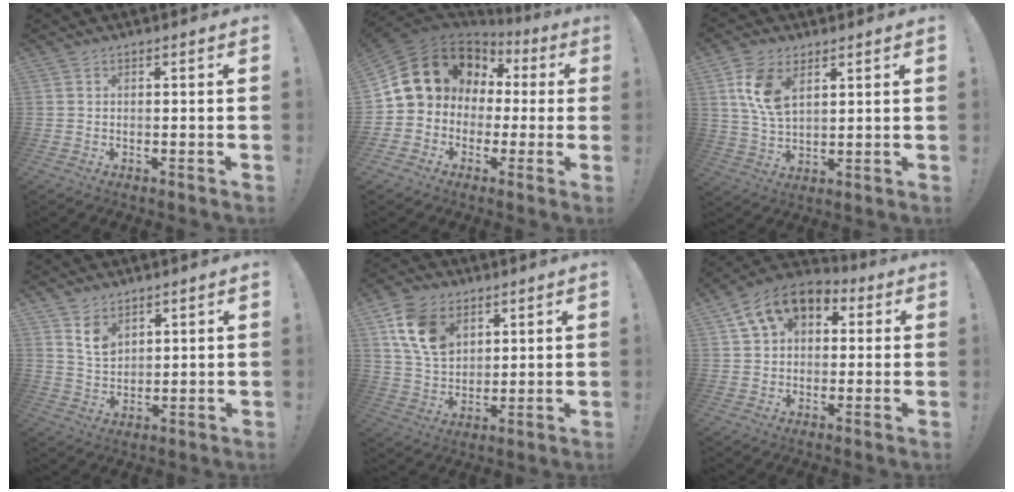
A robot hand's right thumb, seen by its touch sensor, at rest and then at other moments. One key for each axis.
{"total": 15.4, "fx": 4.2, "fy": 13.0, "fz": 7.1, "tx": -0.115, "ty": -0.013, "tz": 0.105}
{"total": 10.6, "fx": 4.9, "fy": 6.1, "fz": 7.2, "tx": -0.137, "ty": -0.012, "tz": 0.090}
{"total": 6.8, "fx": 4.5, "fy": 4.2, "fz": 2.9, "tx": -0.044, "ty": -0.031, "tz": 0.084}
{"total": 14.4, "fx": 6.7, "fy": 10.0, "fz": 7.9, "tx": -0.140, "ty": -0.019, "tz": 0.133}
{"total": 12.5, "fx": 5.7, "fy": 8.6, "fz": 7.0, "tx": -0.109, "ty": -0.016, "tz": 0.111}